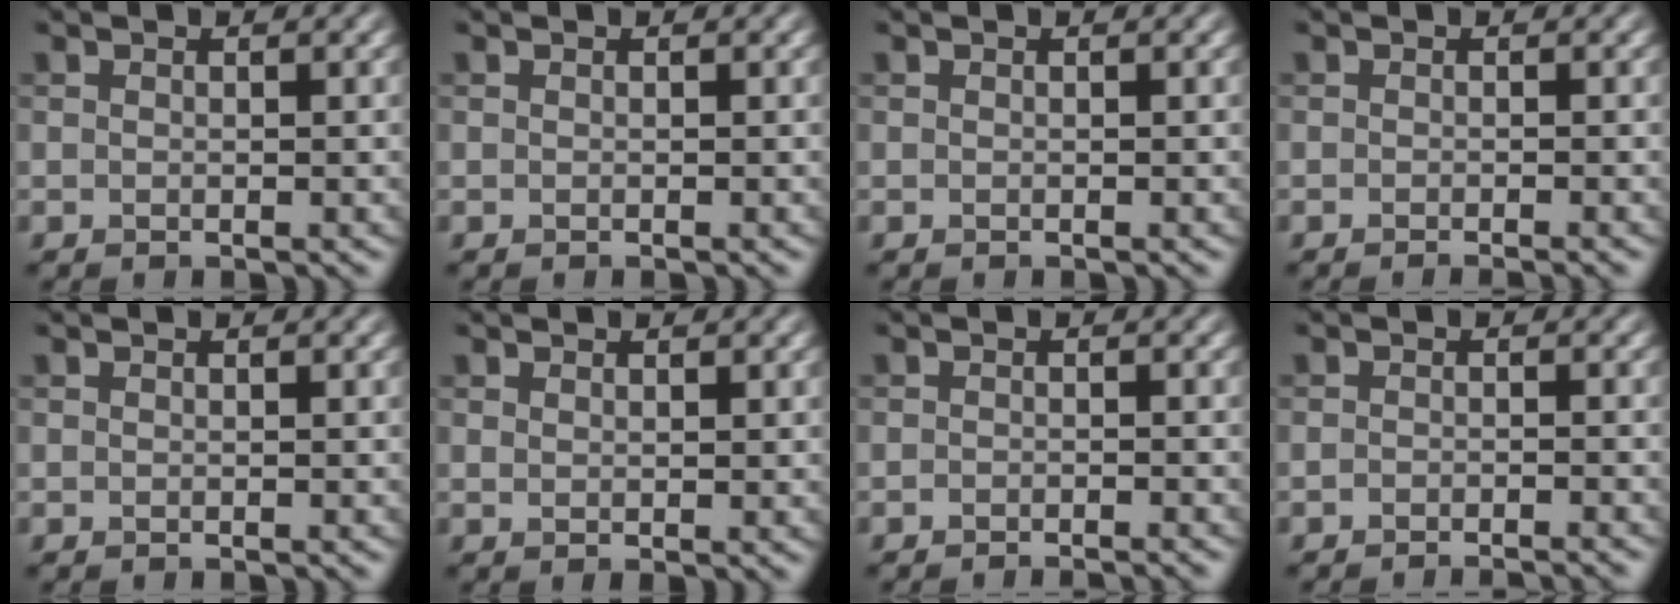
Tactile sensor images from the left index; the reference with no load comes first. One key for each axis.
{"total": 0.0}
{"total": 0.0}
{"total": 1.3, "fx": -0.8, "fy": 0.3, "fz": 1.0, "tx": -0.002, "ty": -0.004, "tz": -0.016}
{"total": 0.0}
{"total": 0.9, "fx": 0.6, "fy": 0.3, "fz": 0.6, "tx": -0.009, "ty": -0.001, "tz": 0.013}
{"total": 1.9, "fx": -1.7, "fy": 0.2, "fz": 0.8, "tx": -0.005, "ty": 0.000, "tz": -0.028}
{"total": 2.7, "fx": -2.5, "fy": 0.2, "fz": 1.0, "tx": -0.011, "ty": 0.005, "tz": -0.038}